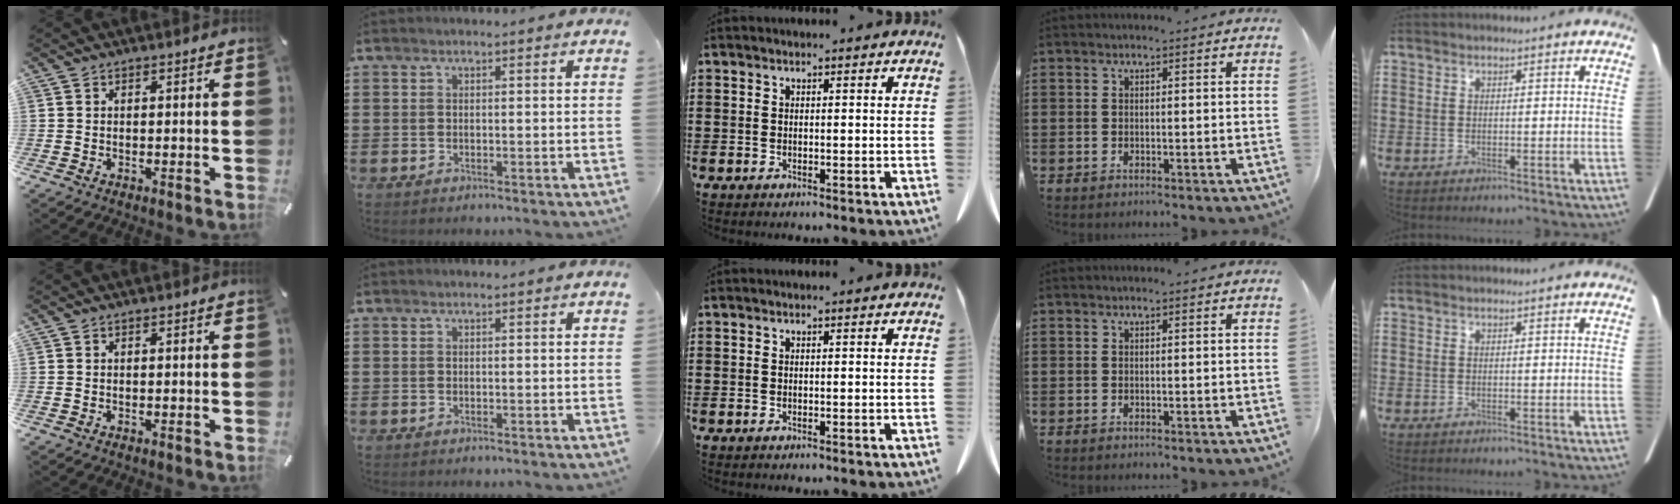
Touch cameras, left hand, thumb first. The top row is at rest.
{}